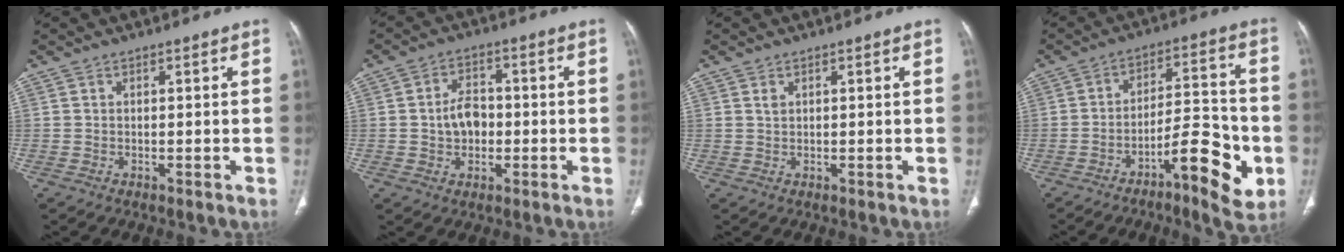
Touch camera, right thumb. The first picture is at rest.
{"total": 6.2, "force": [-0.6, 4.6, 4.1], "torque": [-0.053, 0.017, -0.012]}
{"total": 0.9, "force": [0.4, 0.6, 0.4], "torque": [-0.005, -0.002, 0.009]}
{"total": 13.5, "force": [-5.6, 4.4, 11.5], "torque": [-0.151, 0.039, -0.084]}